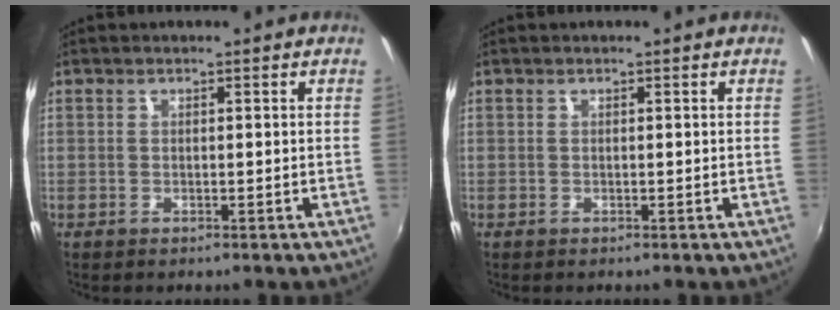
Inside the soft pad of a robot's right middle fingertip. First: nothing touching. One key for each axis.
{"total": 0.0}